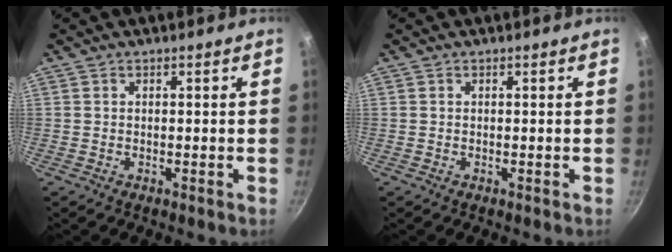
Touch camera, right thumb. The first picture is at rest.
{"total": 0.0}